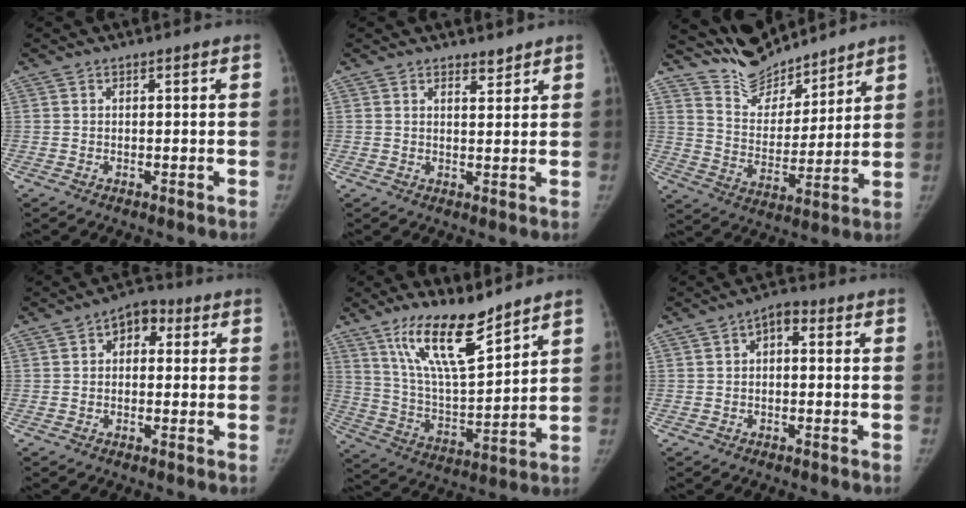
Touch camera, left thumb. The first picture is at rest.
{"total": 2.3, "force": [2.1, 0.9, 0.6], "torque": [0.002, -0.017, 0.032]}
{"total": 12.5, "force": [11.7, 3.7, 1.9], "torque": [-0.007, -0.080, 0.225]}
{"total": 5.6, "force": [1.5, 3.9, 3.7], "torque": [-0.026, 0.013, 0.013]}
{"total": 15.6, "force": [10.9, 4.0, 10.3], "torque": [-0.164, -0.070, 0.212]}
{"total": 3.8, "force": [0.7, 2.3, 3.0], "torque": [-0.036, 0.013, 0.002]}